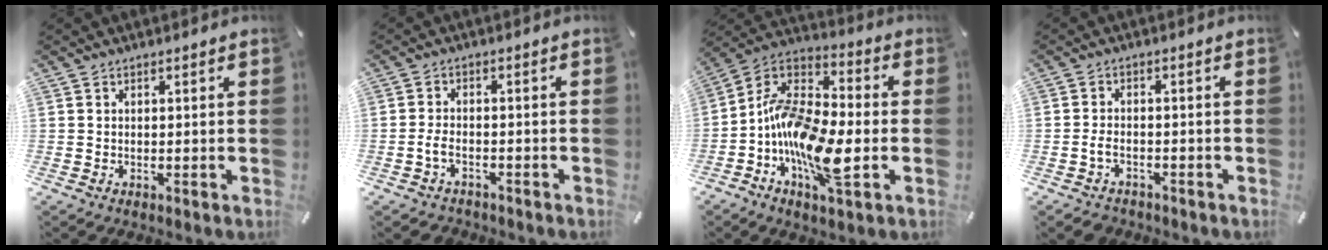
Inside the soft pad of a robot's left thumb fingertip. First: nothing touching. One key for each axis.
{"total": 3.5, "fx": -1.7, "fy": 2.2, "fz": 2.1, "tx": -0.051, "ty": 0.006, "tz": -0.034}
{"total": 15.2, "fx": -5.7, "fy": 7.2, "fz": 12.2, "tx": -0.260, "ty": 0.012, "tz": -0.107}
{"total": 3.1, "fx": -1.6, "fy": 2.1, "fz": 1.6, "tx": -0.036, "ty": 0.008, "tz": -0.033}